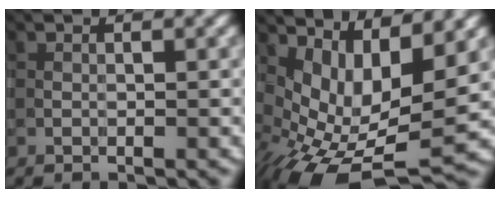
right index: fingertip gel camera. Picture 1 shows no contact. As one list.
[{"total": 8.2, "force": [0.4, 4.1, 7.0], "torque": [-0.128, -0.018, 0.018]}]